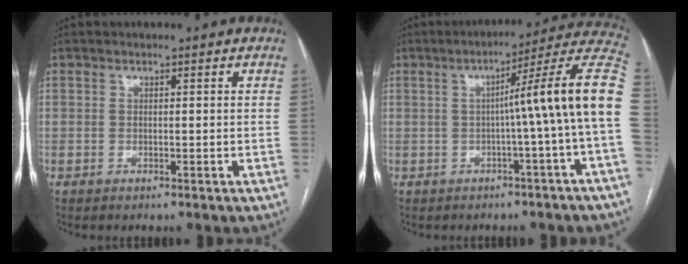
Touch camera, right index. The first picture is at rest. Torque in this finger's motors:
{"motor_torque": [1.23, -0.48, 0.54, 0.15]}